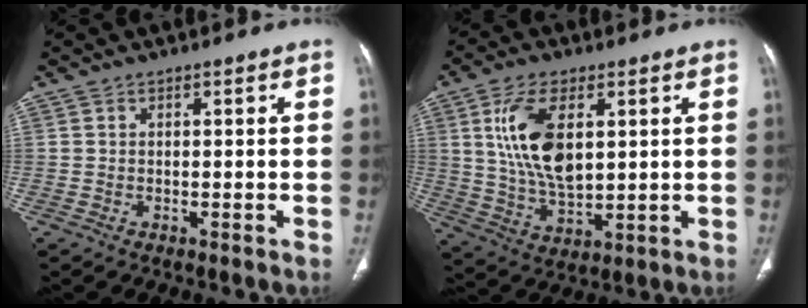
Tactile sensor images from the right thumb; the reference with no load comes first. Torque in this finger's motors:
{"motor_torque": [0.96, 2.29, 1.68, 0.63, 0.47]}